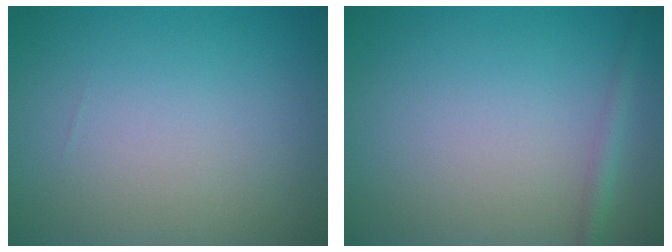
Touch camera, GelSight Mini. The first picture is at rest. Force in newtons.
{"total": 1.3, "press": 1.3, "slide": 0.1}